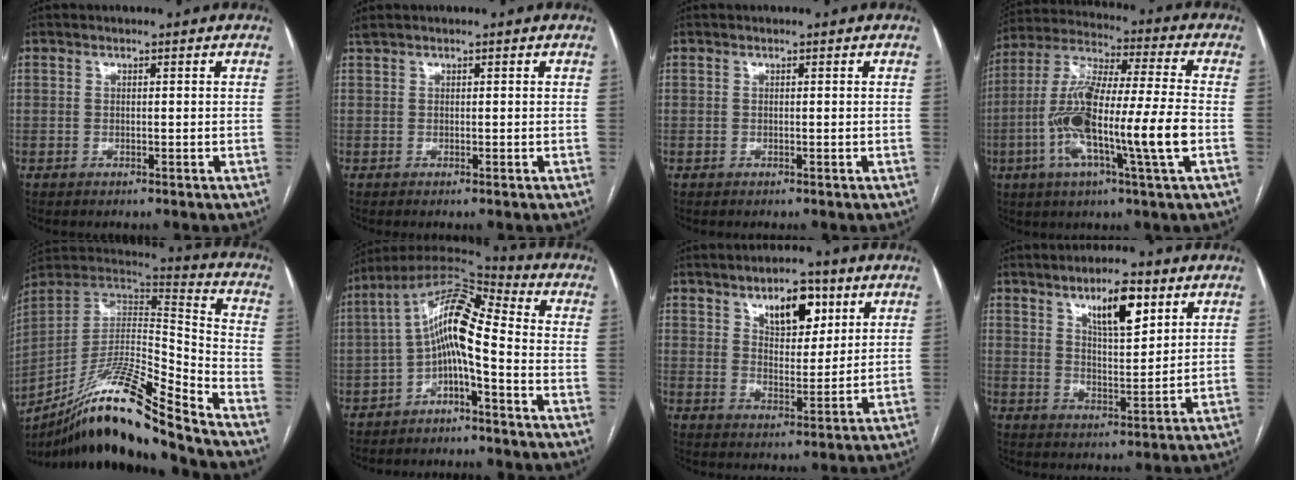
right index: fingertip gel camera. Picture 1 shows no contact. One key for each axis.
{"total": 1.0, "fx": 0.6, "fy": 0.0, "fz": 0.8, "tx": -0.028, "ty": 0.021, "tz": 0.015}
{"total": 0.0}
{"total": 17.9, "fx": -4.1, "fy": 0.8, "fz": 17.3, "tx": -0.337, "ty": -0.002, "tz": -0.080}
{"total": 19.5, "fx": -14.7, "fy": 0.6, "fz": 12.9, "tx": -0.250, "ty": 0.001, "tz": -0.267}
{"total": 10.6, "fx": -1.9, "fy": 2.5, "fz": 10.2, "tx": -0.179, "ty": 0.046, "tz": -0.038}
{"total": 8.6, "fx": 4.7, "fy": 4.0, "fz": 6.0, "tx": -0.091, "ty": 0.004, "tz": 0.078}
{"total": 8.5, "fx": 4.8, "fy": 2.3, "fz": 6.7, "tx": -0.114, "ty": -0.001, "tz": 0.083}